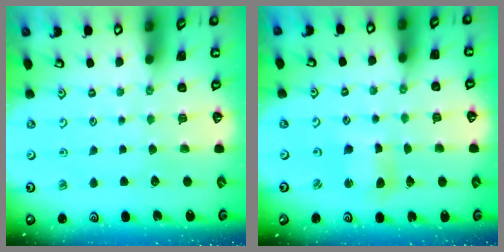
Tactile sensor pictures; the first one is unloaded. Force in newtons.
{"total": 4.4, "press": 4.3, "slide": 0.5}